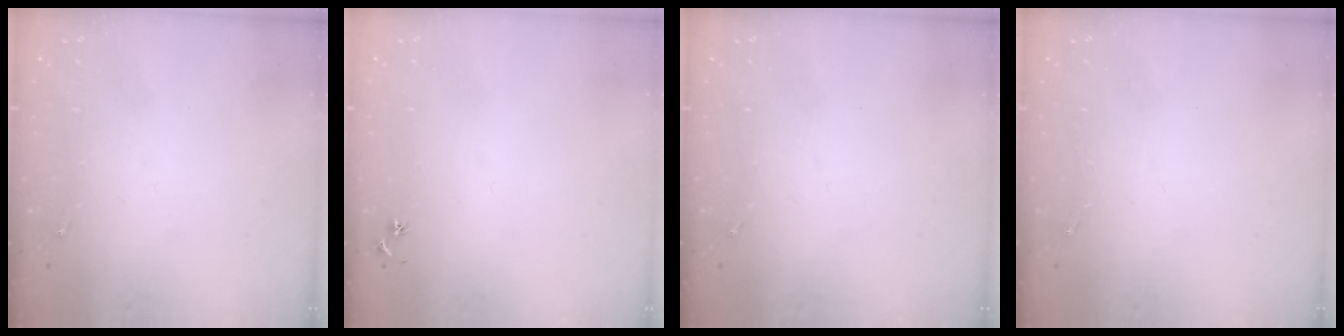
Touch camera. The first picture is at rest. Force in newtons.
{"total": 3.0, "press": 2.9, "slide": 0.3}
{"total": 0.0}
{"total": 0.0}